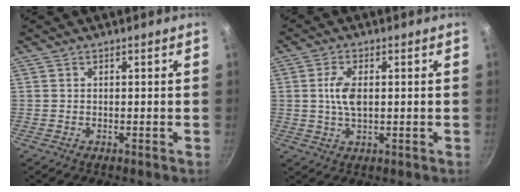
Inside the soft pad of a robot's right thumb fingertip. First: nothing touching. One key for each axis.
{"total": 5.5, "fx": 0.6, "fy": 2.8, "fz": 4.6, "tx": -0.089, "ty": 0.003, "tz": 0.009}